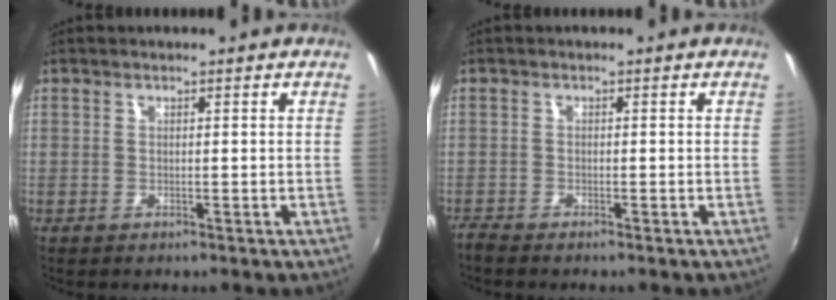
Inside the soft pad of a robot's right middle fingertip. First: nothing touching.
{"total": 1.5, "force": [-1.4, -0.1, 0.4], "torque": [-0.016, -0.005, -0.027]}